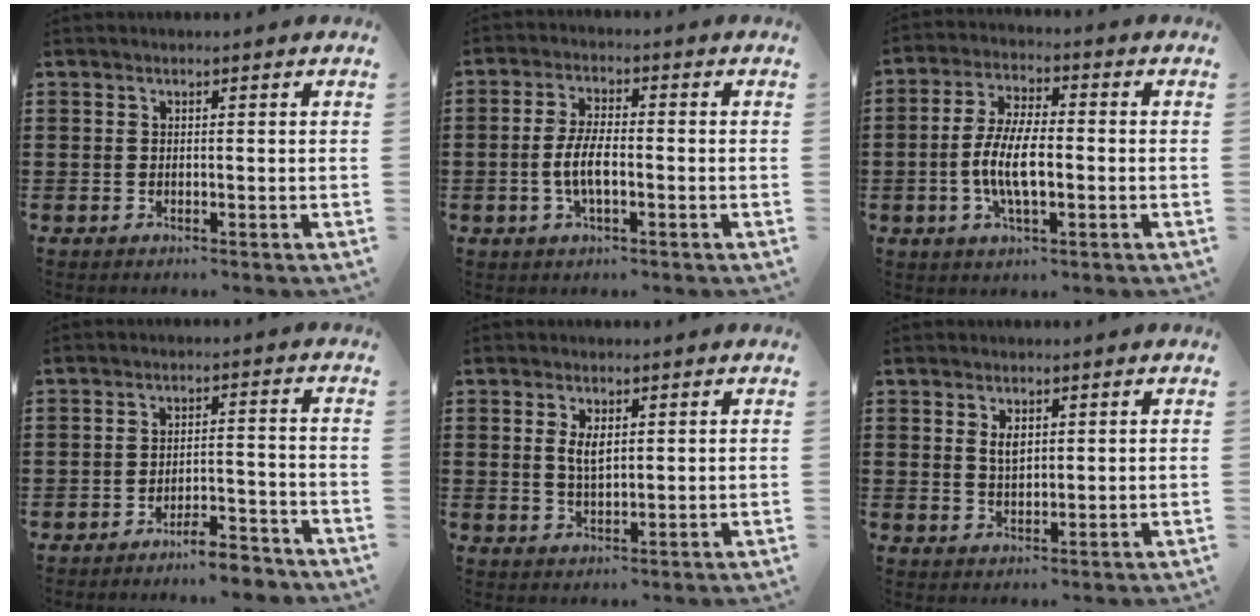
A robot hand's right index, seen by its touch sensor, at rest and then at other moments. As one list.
[{"total": 5.3, "force": [-1.2, 1.9, 4.8], "torque": [-0.111, -0.002, -0.030]}, {"total": 8.4, "force": [-1.5, 3.1, 7.6], "torque": [-0.172, -0.007, -0.036]}, {"total": 4.6, "force": [-4.4, 0.3, 1.5], "torque": [-0.026, 0.001, -0.086]}, {"total": 3.1, "force": [0.9, 1.3, 2.7], "torque": [-0.057, 0.005, 0.015]}, {"total": 2.5, "force": [1.1, 1.3, 1.9], "torque": [-0.033, 0.000, 0.018]}]